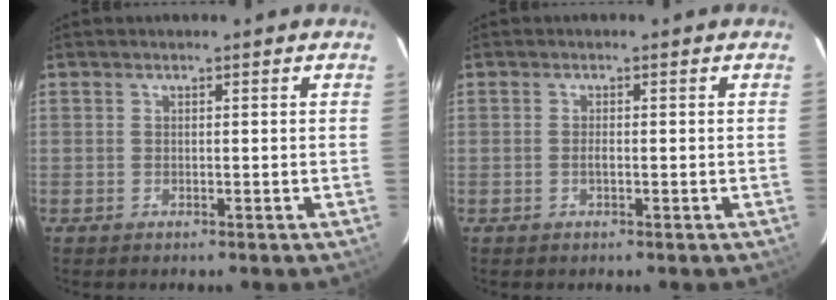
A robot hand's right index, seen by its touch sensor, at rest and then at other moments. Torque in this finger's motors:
{"motor_torque": [0.43, 0.00, 0.12, 0.04]}